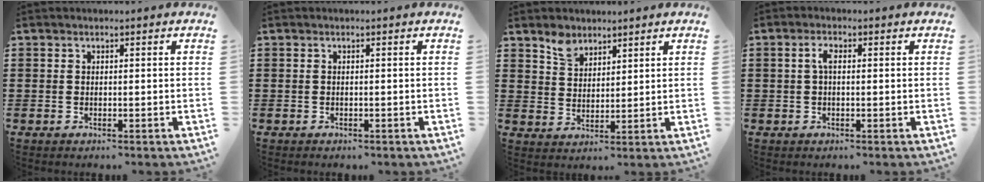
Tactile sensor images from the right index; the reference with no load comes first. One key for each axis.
{"total": 0.0}
{"total": 4.0, "fx": 3.2, "fy": 2.1, "fz": 1.1, "tx": -0.032, "ty": 0.006, "tz": 0.063}
{"total": 2.2, "fx": 0.2, "fy": 0.8, "fz": 2.1, "tx": -0.041, "ty": 0.005, "tz": 0.001}